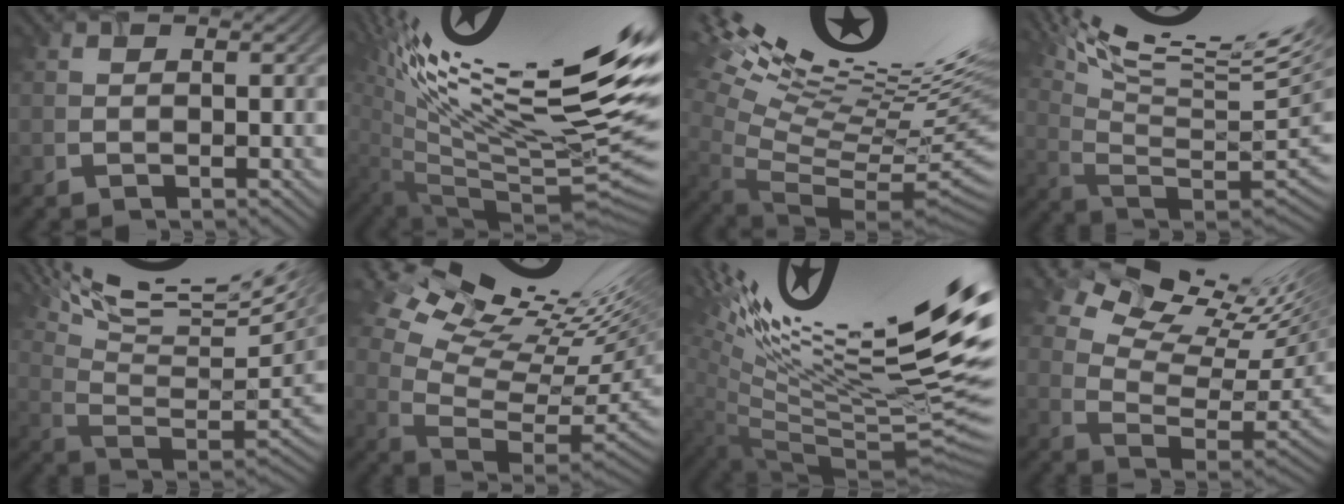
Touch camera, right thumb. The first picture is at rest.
{"total": 17.5, "force": [6.8, 3.5, 15.8], "torque": [-0.213, 0.032, 0.114]}
{"total": 19.0, "force": [9.5, 4.9, 15.7], "torque": [-0.210, 0.045, 0.172]}
{"total": 17.7, "force": [10.1, 4.1, 13.9], "torque": [-0.233, 0.015, 0.163]}
{"total": 15.7, "force": [9.1, 3.6, 12.3], "torque": [-0.227, 0.017, 0.138]}
{"total": 15.5, "force": [9.0, 5.2, 11.5], "torque": [-0.206, 0.025, 0.148]}
{"total": 19.0, "force": [8.2, 4.5, 16.6], "torque": [-0.212, 0.038, 0.130]}
{"total": 12.9, "force": [8.2, 4.7, 8.7], "torque": [-0.171, 0.018, 0.123]}